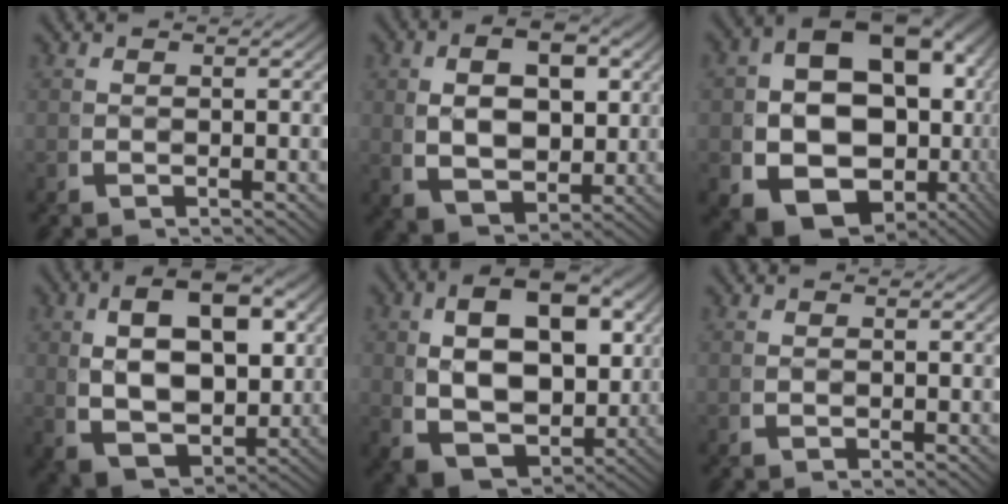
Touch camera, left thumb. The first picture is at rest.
{"total": 7.2, "force": [0.8, 5.1, 5.1], "torque": [-0.089, -0.021, 0.027]}
{"total": 16.1, "force": [-1.7, 11.5, 11.1], "torque": [-0.221, -0.070, 0.002]}
{"total": 11.3, "force": [0.8, 7.8, 8.2], "torque": [-0.148, -0.028, 0.025]}
{"total": 12.3, "force": [0.1, 8.9, 8.5], "torque": [-0.159, -0.042, 0.017]}
{"total": 0.0}